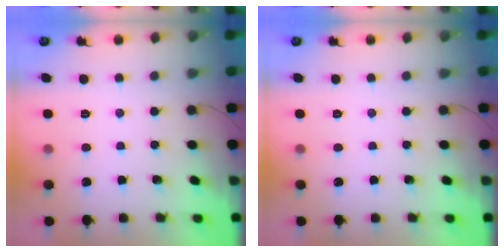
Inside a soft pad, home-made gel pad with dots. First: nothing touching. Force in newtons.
{"total": 0.0}